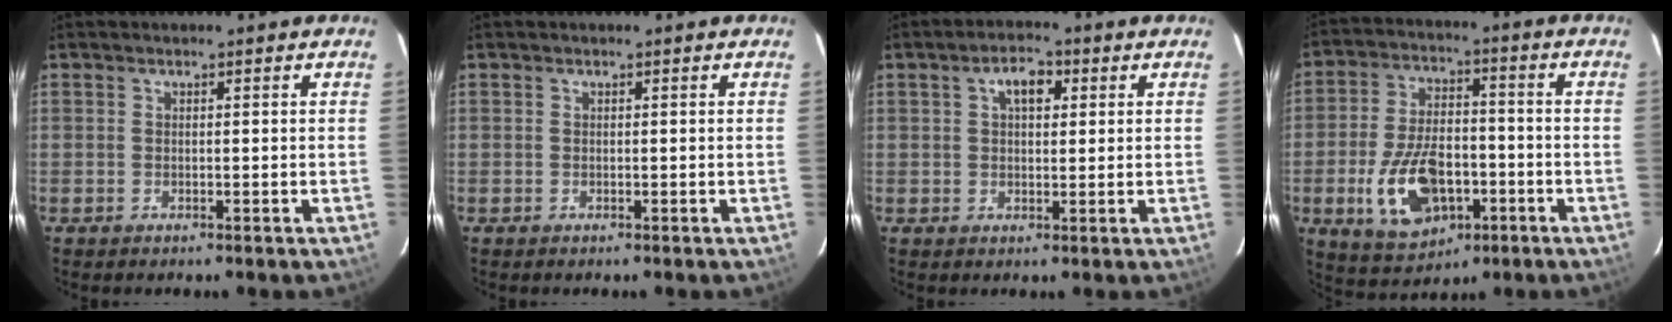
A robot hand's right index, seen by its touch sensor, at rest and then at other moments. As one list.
[{"total": 0.0}, {"total": 4.5, "force": [1.6, 2.5, 3.4], "torque": [-0.054, 0.016, 0.027]}, {"total": 15.1, "force": [-5.1, 8.5, 11.3], "torque": [-0.235, 0.000, -0.072]}]